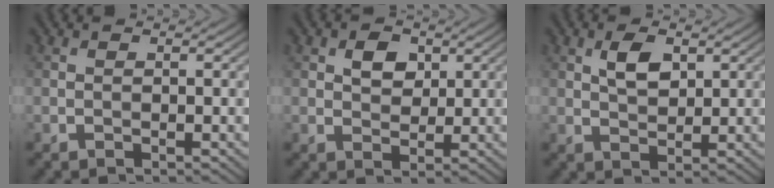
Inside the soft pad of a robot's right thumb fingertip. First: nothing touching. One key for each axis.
{"total": 3.6, "fx": 1.4, "fy": 2.6, "fz": 2.1, "tx": -0.041, "ty": 0.001, "tz": 0.023}
{"total": 3.8, "fx": 1.5, "fy": 2.0, "fz": 2.8, "tx": -0.058, "ty": 0.002, "tz": 0.030}